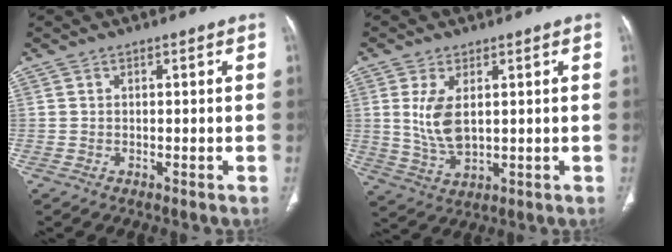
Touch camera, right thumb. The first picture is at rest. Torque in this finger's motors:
{"motor_torque": [-0.61, 1.00, 0.41, 0.82, 0.06]}